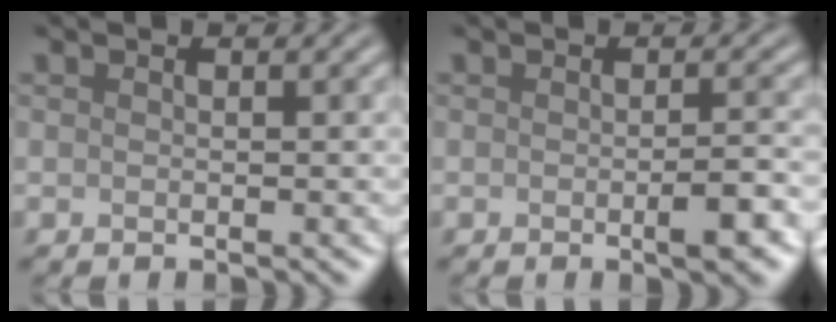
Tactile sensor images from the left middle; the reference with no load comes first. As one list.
[{"total": 2.5, "force": [-0.7, 0.5, 2.3], "torque": [-0.033, 0.001, -0.010]}]